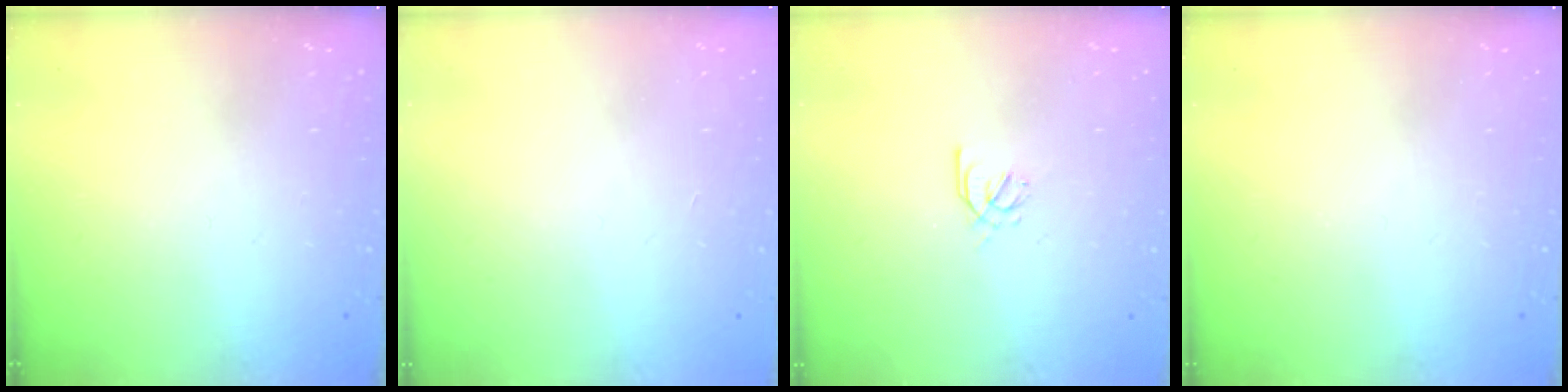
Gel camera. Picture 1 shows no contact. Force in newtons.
{"total": 0.8, "press": 0.8, "slide": 0.2}
{"total": 2.6, "press": 2.5, "slide": 0.7}
{"total": 0.0}